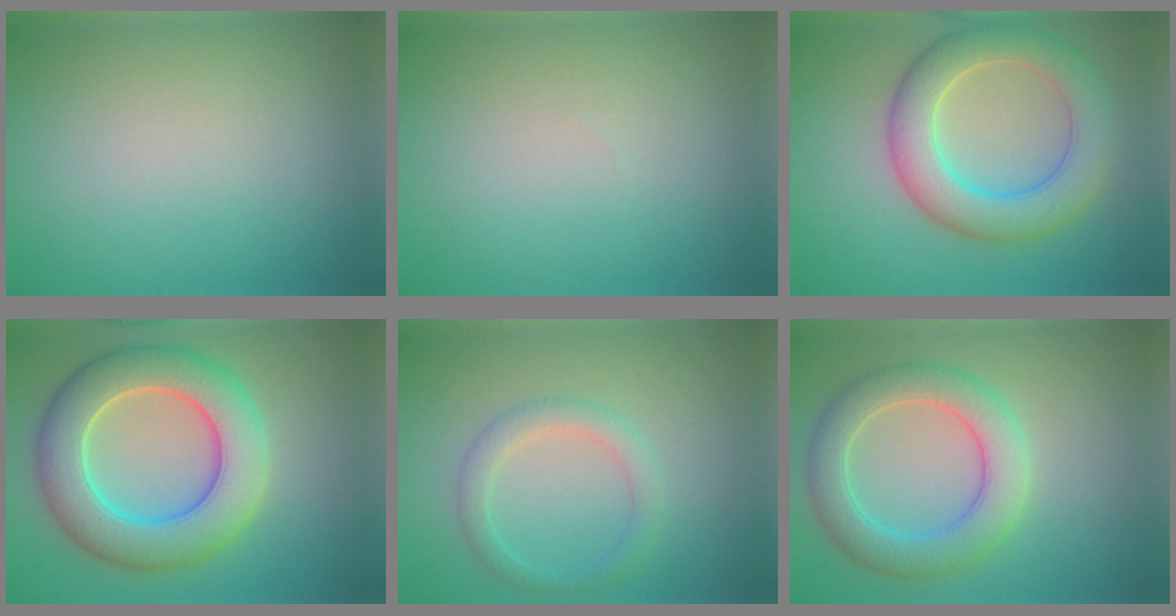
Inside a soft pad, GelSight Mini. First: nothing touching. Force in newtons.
{"total": 0.0}
{"total": 6.6, "press": 6.6, "slide": 0.2}
{"total": 9.1, "press": 9.1, "slide": 0.5}
{"total": 2.4, "press": 2.4, "slide": 0.1}
{"total": 5.4, "press": 5.3, "slide": 0.3}